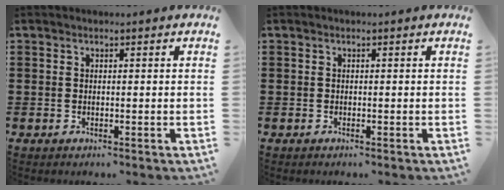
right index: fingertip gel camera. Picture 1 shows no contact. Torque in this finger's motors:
{"motor_torque": [-0.05, 0.00, 0.03, -0.01]}